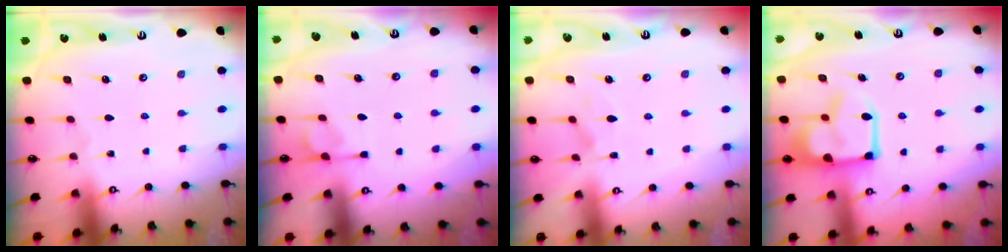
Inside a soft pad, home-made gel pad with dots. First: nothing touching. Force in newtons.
{"total": 1.2, "press": 0.6, "slide": 1.1}
{"total": 5.0, "press": 4.8, "slide": 1.4}
{"total": 13.9, "press": 13.9, "slide": 1.1}